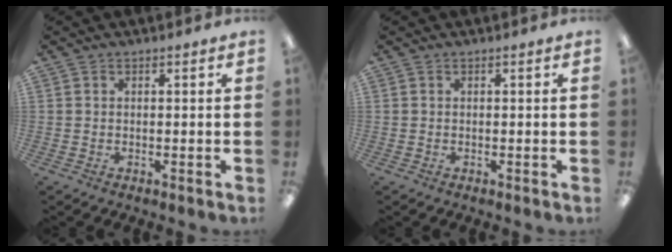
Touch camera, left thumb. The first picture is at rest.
{"total": 0.0}